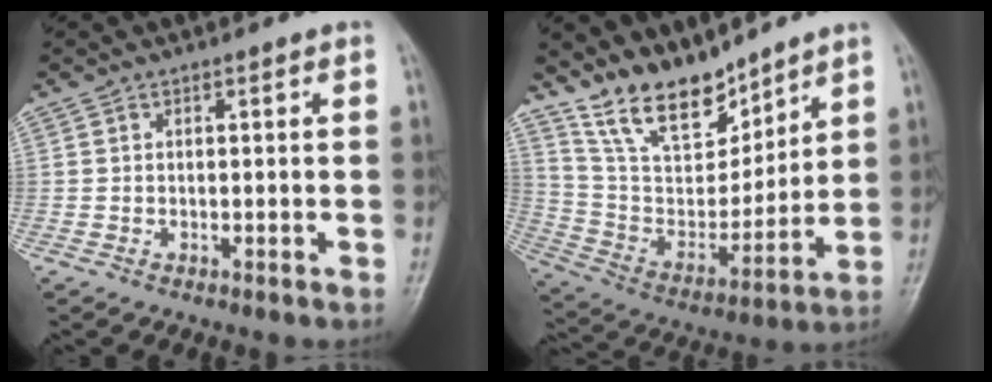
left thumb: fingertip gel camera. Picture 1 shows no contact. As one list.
[{"total": 14.8, "force": [12.1, 5.8, 6.2], "torque": [-0.078, -0.071, 0.236]}]